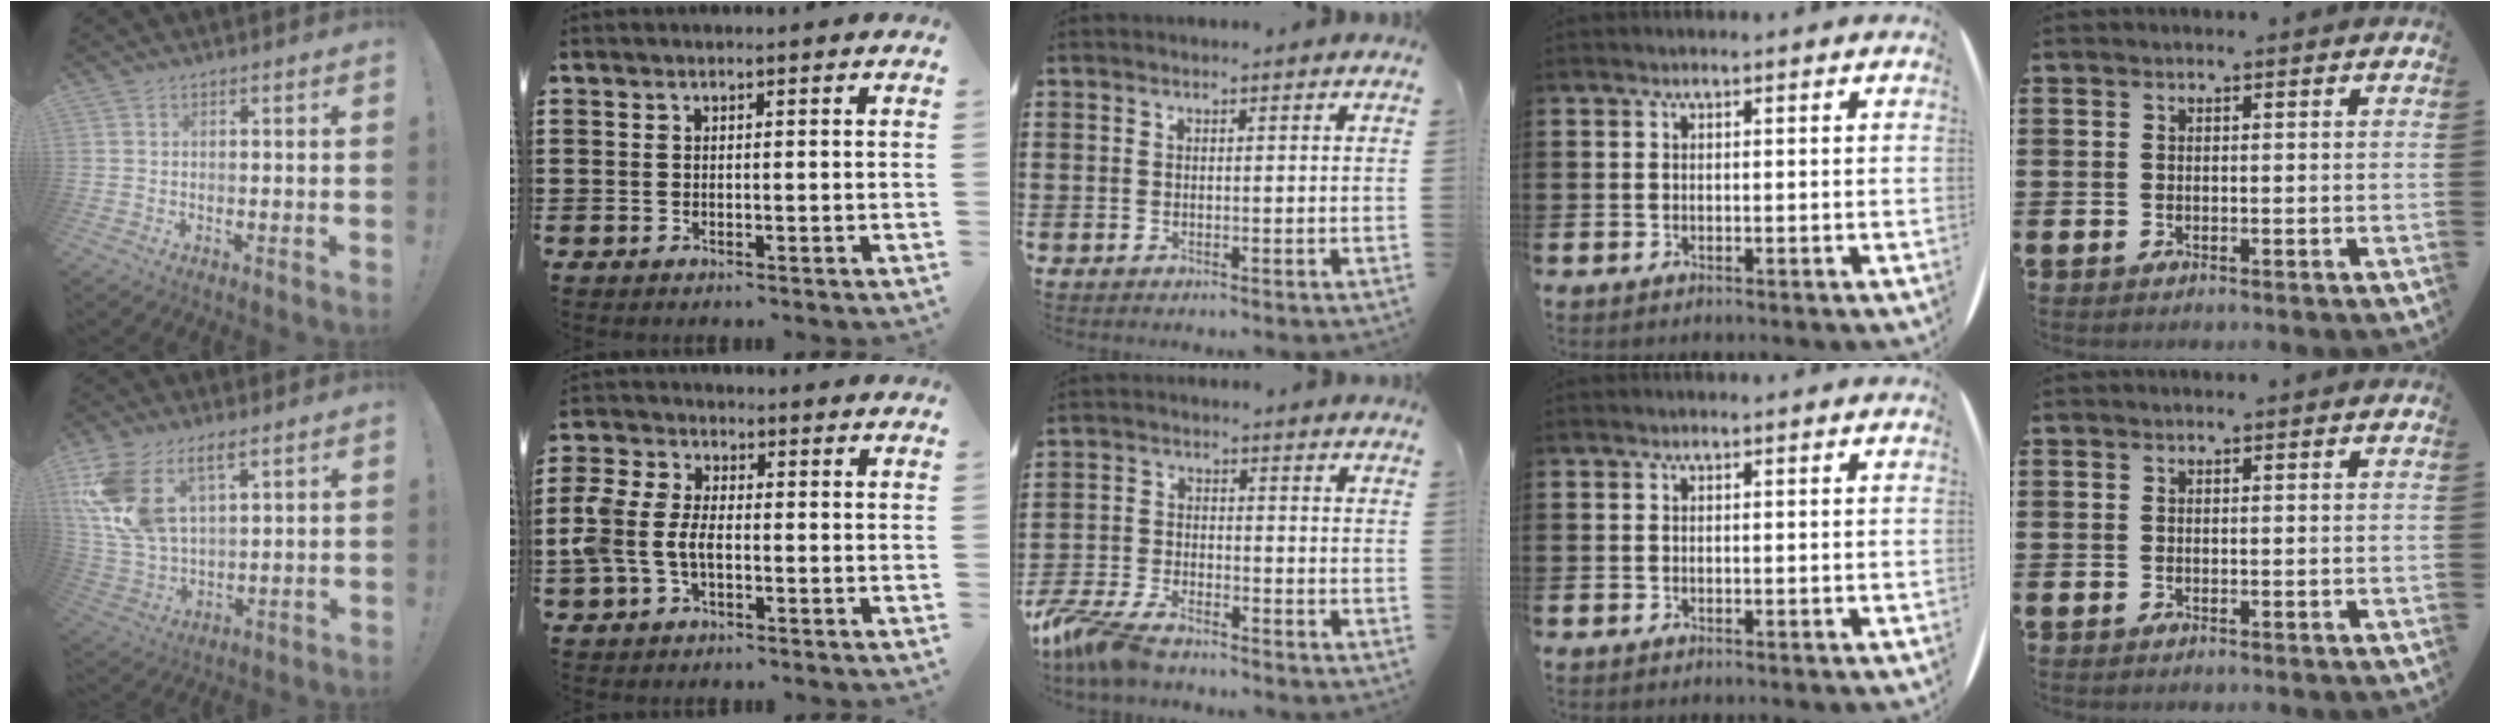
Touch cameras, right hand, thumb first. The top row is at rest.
{"thumb": {"total": 14.0, "force": [7.5, 7.9, 8.8], "torque": [-0.195, -0.035, 0.145]}, "index": {"total": 5.6, "force": [-1.6, 3.4, 4.1], "torque": [-0.116, -0.004, -0.042]}, "middle": {"total": 6.0, "force": [-5.2, 1.1, 2.6], "torque": [-0.083, -0.011, -0.108]}}